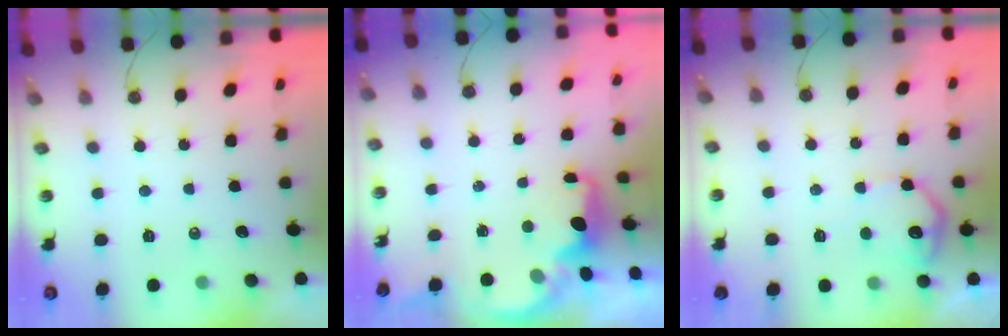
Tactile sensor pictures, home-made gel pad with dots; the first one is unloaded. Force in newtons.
{"total": 2.1, "press": 2.0, "slide": 0.8}
{"total": 11.2, "press": 11.2, "slide": 0.6}